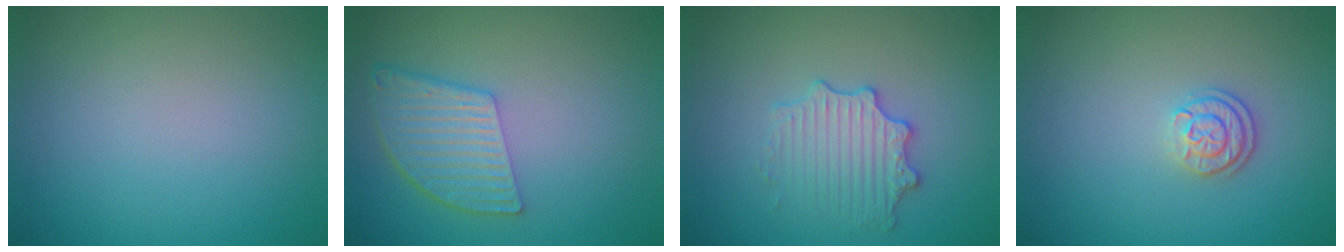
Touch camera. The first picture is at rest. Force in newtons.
{"total": 5.3, "press": 4.0, "slide": 3.5}
{"total": 2.9, "press": 2.8, "slide": 0.5}
{"total": 2.5, "press": 2.0, "slide": 1.5}